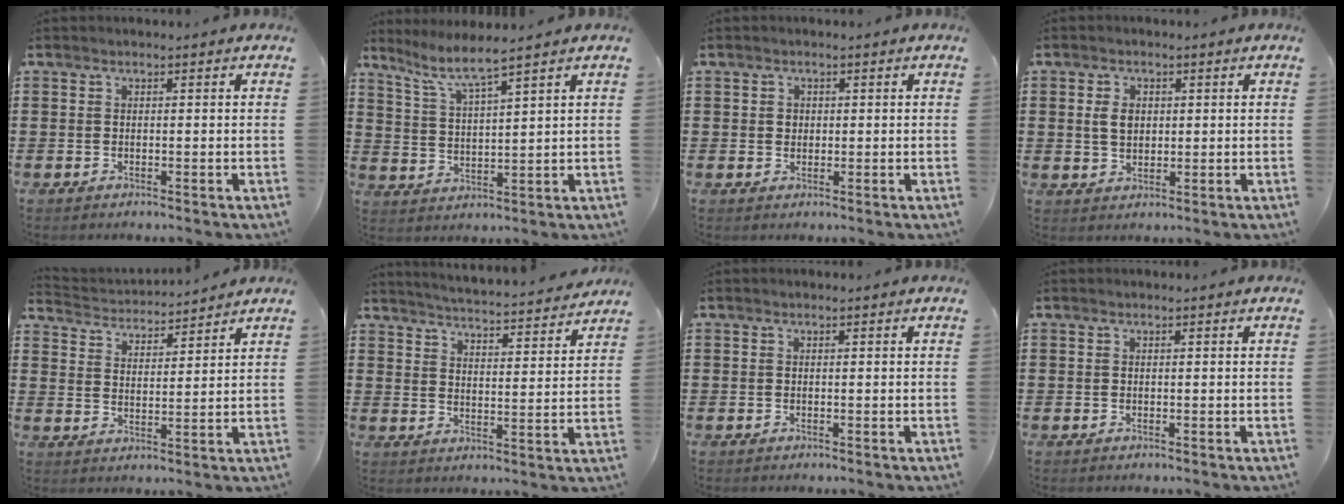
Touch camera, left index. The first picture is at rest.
{"total": 4.6, "force": [3.9, -0.3, 2.4], "torque": [-0.063, -0.020, 0.066]}
{"total": 1.2, "force": [0.3, 1.1, 0.4], "torque": [-0.011, 0.007, 0.005]}
{"total": 3.3, "force": [0.7, 2.3, 2.3], "torque": [-0.043, 0.005, 0.010]}
{"total": 3.3, "force": [3.3, 0.4, -0.1], "torque": [-0.018, -0.020, 0.054]}
{"total": 4.0, "force": [3.9, -0.6, 0.5], "torque": [-0.030, -0.037, 0.062]}
{"total": 0.0}
{"total": 0.0}